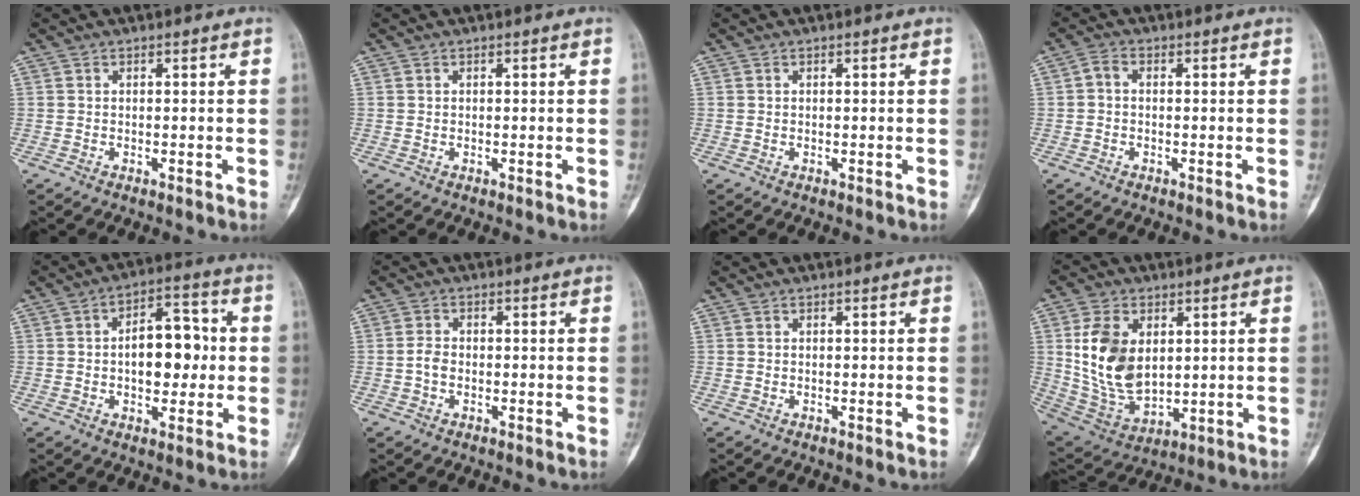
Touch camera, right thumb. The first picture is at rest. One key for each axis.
{"total": 0.0}
{"total": 0.0}
{"total": 2.1, "fx": -0.2, "fy": 1.6, "fz": 1.3, "tx": -0.019, "ty": 0.004, "tz": -0.014}
{"total": 11.8, "fx": -0.1, "fy": 7.1, "fz": 9.4, "tx": -0.097, "ty": 0.026, "tz": -0.003}
{"total": 2.7, "fx": -0.7, "fy": 2.1, "fz": 1.6, "tx": -0.021, "ty": 0.008, "tz": -0.019}
{"total": 0.0}
{"total": 15.2, "fx": 2.7, "fy": 9.9, "fz": 11.1, "tx": -0.186, "ty": -0.016, "tz": 0.068}